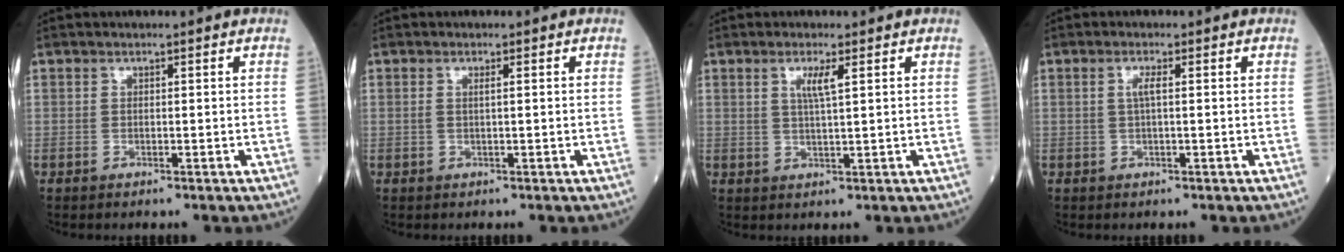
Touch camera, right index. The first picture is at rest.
{"total": 0.7, "force": [0.1, 0.1, 0.7], "torque": [-0.018, 0.002, 0.000]}
{"total": 3.0, "force": [1.2, -0.1, 2.7], "torque": [-0.057, -0.002, 0.022]}
{"total": 1.6, "force": [0.3, 0.0, 1.6], "torque": [-0.034, 0.002, 0.002]}